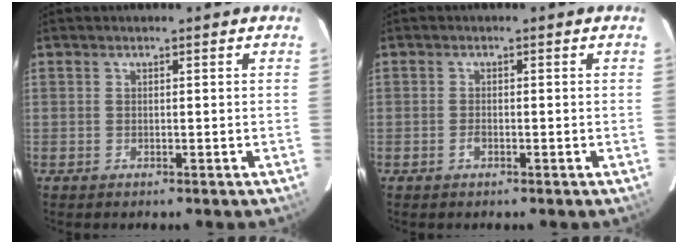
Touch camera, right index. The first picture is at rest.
{"total": 0.9, "force": [-0.5, 0.4, 0.6], "torque": [-0.014, 0.000, -0.010]}